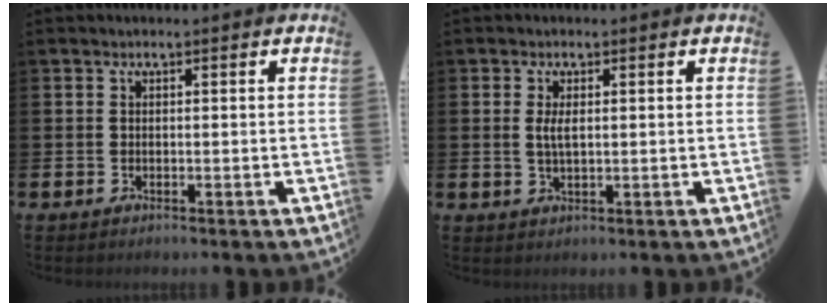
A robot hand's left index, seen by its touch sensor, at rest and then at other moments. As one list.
[{"total": 2.4, "force": [0.6, 0.9, 2.2], "torque": [-0.039, 0.002, 0.007]}]